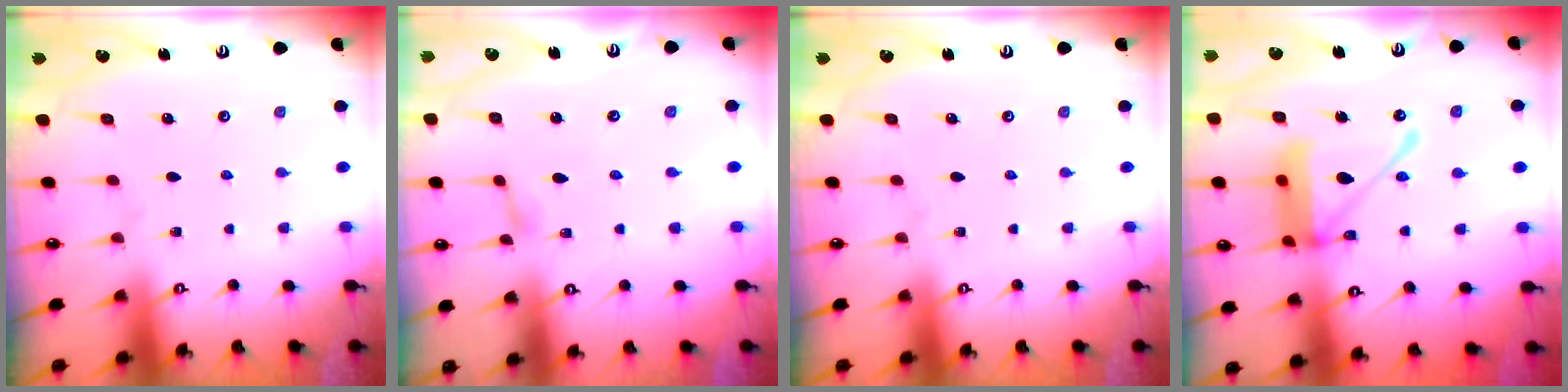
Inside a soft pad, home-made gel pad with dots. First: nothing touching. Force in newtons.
{"total": 1.6, "press": 1.6, "slide": 0.2}
{"total": 0.0}
{"total": 17.2, "press": 17.1, "slide": 1.8}